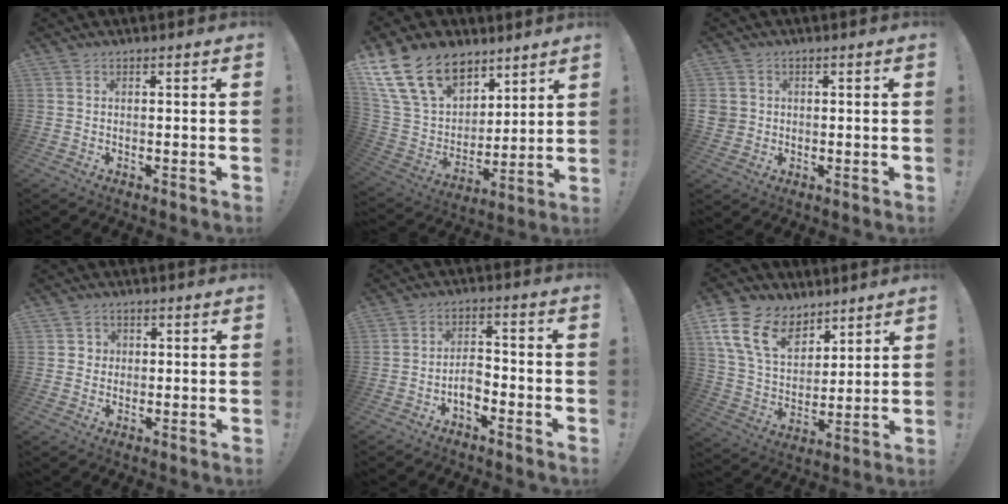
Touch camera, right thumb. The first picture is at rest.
{"total": 21.2, "force": [12.8, 13.9, 9.7], "torque": [-0.189, -0.065, 0.261]}
{"total": 3.2, "force": [0.5, 3.1, 0.8], "torque": [-0.019, 0.000, 0.010]}
{"total": 2.8, "force": [0.4, 2.7, 0.5], "torque": [-0.001, -0.001, 0.005]}
{"total": 5.3, "force": [-2.8, 2.9, 3.5], "torque": [-0.056, 0.001, -0.052]}
{"total": 16.6, "force": [9.3, 10.8, 8.6], "torque": [-0.157, -0.044, 0.181]}